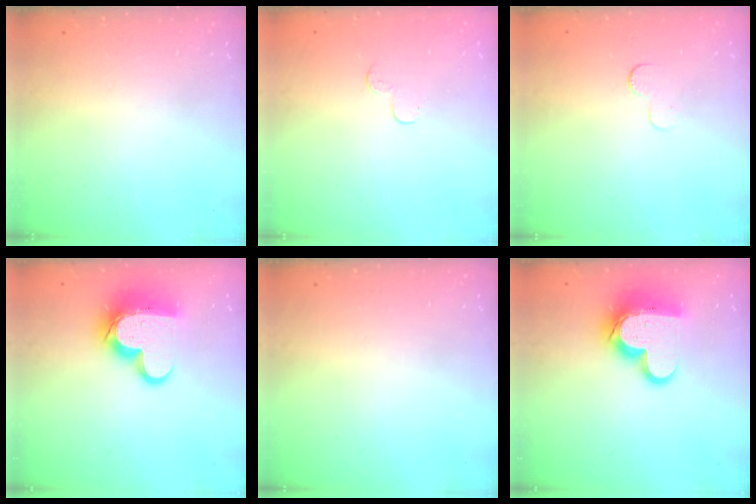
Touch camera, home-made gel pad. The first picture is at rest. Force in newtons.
{"total": 3.2, "press": 3.2, "slide": 0.3}
{"total": 2.9, "press": 2.9, "slide": 0.3}
{"total": 15.5, "press": 15.5, "slide": 1.3}
{"total": 0.0}
{"total": 15.5, "press": 15.5, "slide": 1.3}